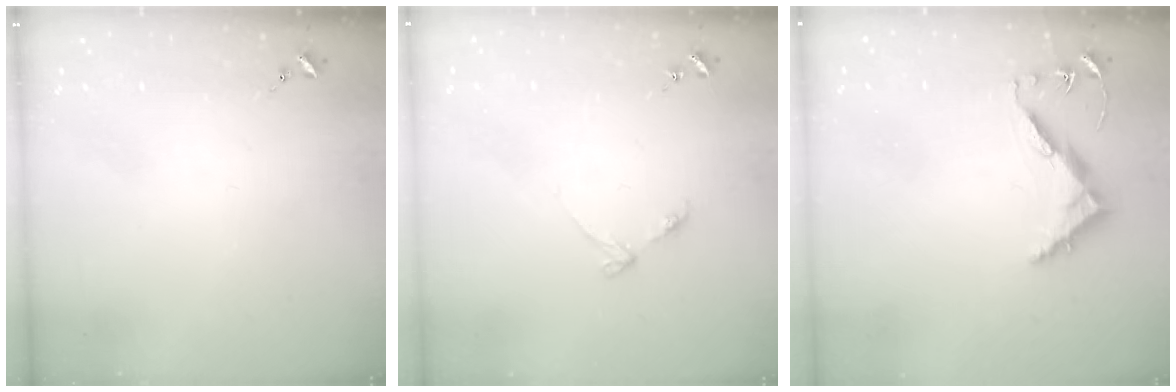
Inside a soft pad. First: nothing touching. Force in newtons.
{"total": 3.6, "press": 3.5, "slide": 0.4}
{"total": 8.2, "press": 8.1, "slide": 0.6}